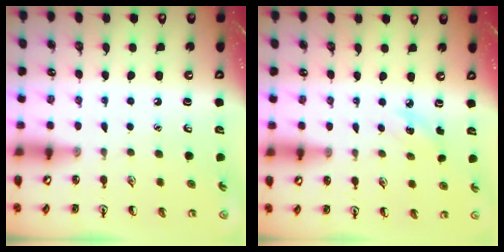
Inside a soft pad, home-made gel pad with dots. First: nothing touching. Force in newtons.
{"total": 3.5, "press": 3.3, "slide": 1.2}